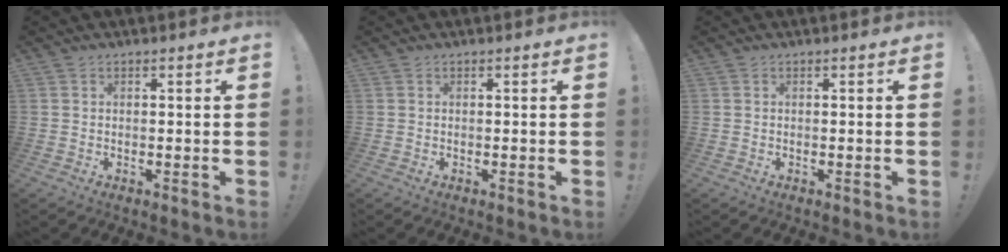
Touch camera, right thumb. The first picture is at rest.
{"total": 0.0}
{"total": 0.0}